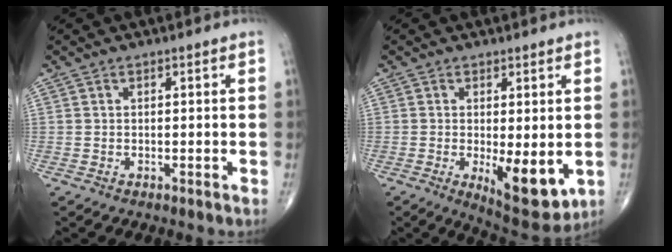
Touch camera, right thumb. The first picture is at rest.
{"total": 9.9, "force": [-1.8, 3.7, 9.0], "torque": [-0.117, -0.026, -0.015]}